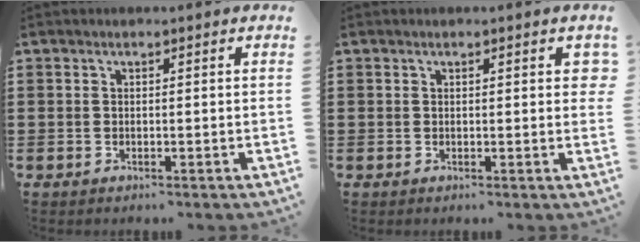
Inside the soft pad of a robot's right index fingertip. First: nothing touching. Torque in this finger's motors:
{"motor_torque": [0.13, 0.09, 0.00, 0.00]}